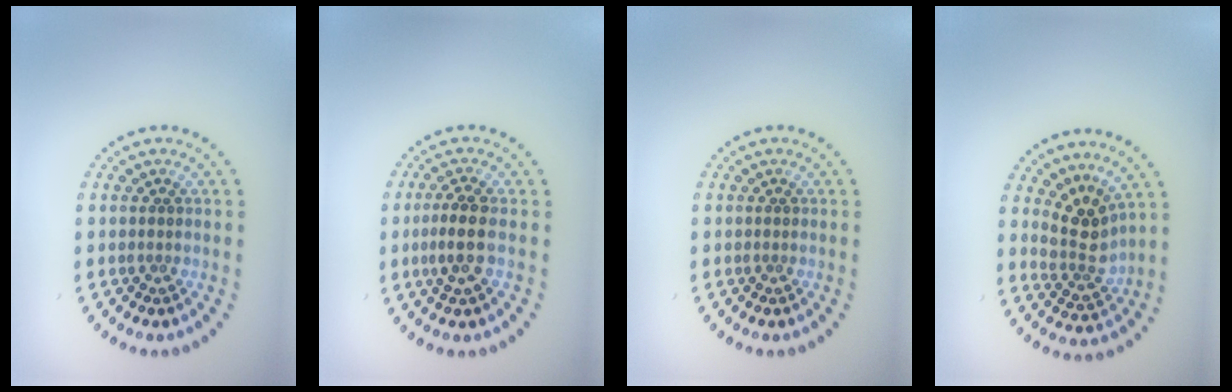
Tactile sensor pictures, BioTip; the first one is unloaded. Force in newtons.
{"total": 2.7, "press": 2.5, "slide": 1.0}
{"total": 0.0}
{"total": 3.0, "press": 2.3, "slide": 1.9}